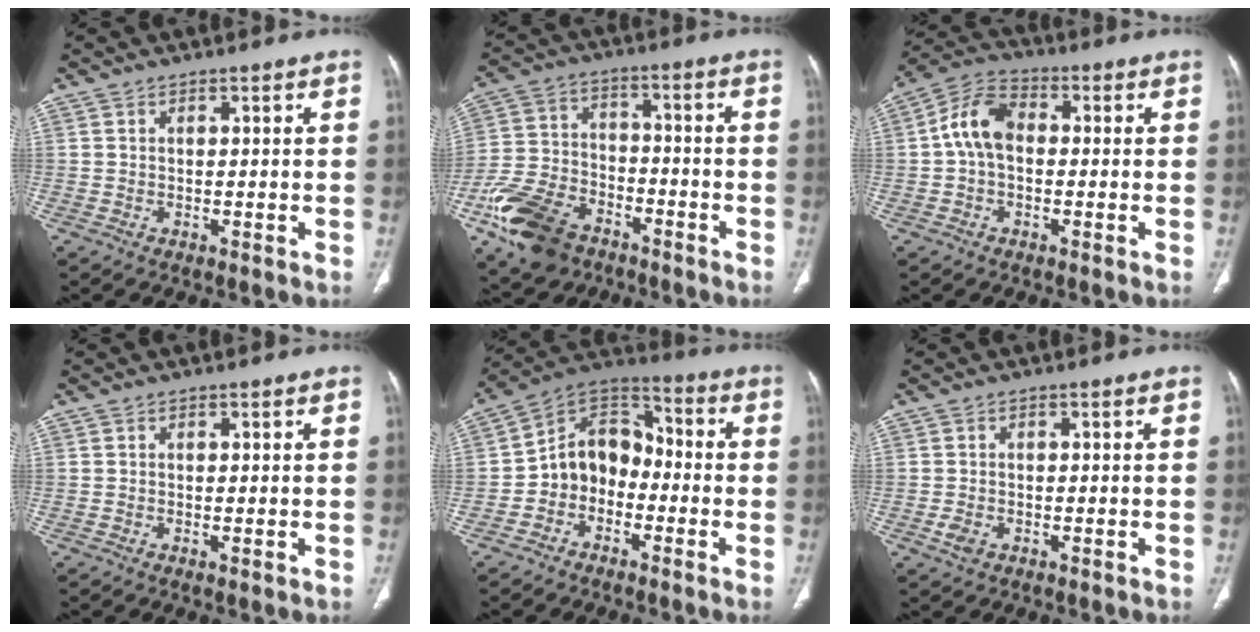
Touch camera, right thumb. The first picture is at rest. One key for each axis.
{"total": 16.1, "fx": -9.1, "fy": 10.3, "fz": 8.4, "tx": -0.165, "ty": 0.039, "tz": -0.166}
{"total": 8.5, "fx": 0.0, "fy": 5.8, "fz": 6.3, "tx": -0.110, "ty": 0.026, "tz": -0.012}
{"total": 0.6, "fx": -0.1, "fy": 0.2, "fz": 0.5, "tx": -0.015, "ty": -0.003, "tz": -0.002}
{"total": 11.1, "fx": -2.7, "fy": 8.9, "fz": 6.1, "tx": -0.071, "ty": 0.057, "tz": -0.065}
{"total": 2.2, "fx": -0.8, "fy": 1.5, "fz": 1.4, "tx": -0.031, "ty": 0.000, "tz": -0.014}